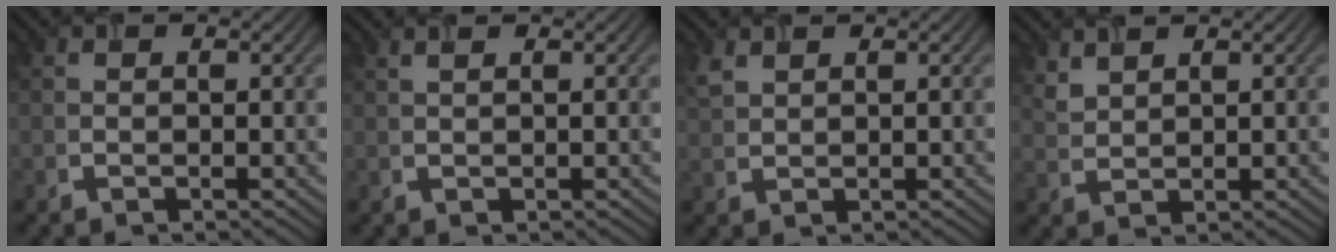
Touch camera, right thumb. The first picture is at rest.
{"total": 1.2, "force": [0.9, 0.2, 0.8], "torque": [-0.018, 0.005, 0.014]}
{"total": 2.0, "force": [1.5, 0.8, 0.9], "torque": [-0.032, 0.002, 0.038]}
{"total": 2.6, "force": [2.1, 0.8, 1.1], "torque": [-0.033, 0.001, 0.054]}